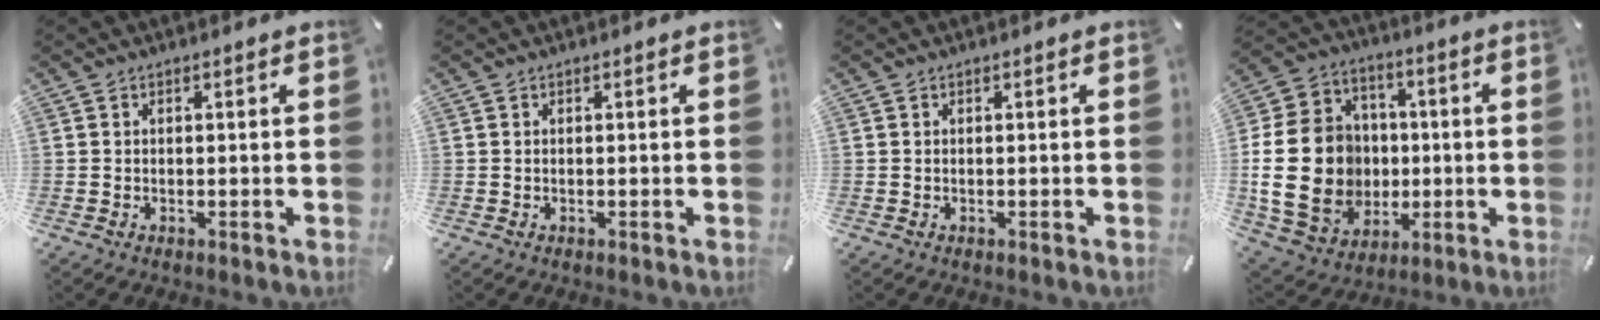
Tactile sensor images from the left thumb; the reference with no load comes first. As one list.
[{"total": 0.0}, {"total": 0.0}, {"total": 23.2, "force": [-1.5, 19.1, 13.1], "torque": [-0.258, 0.016, -0.008]}]